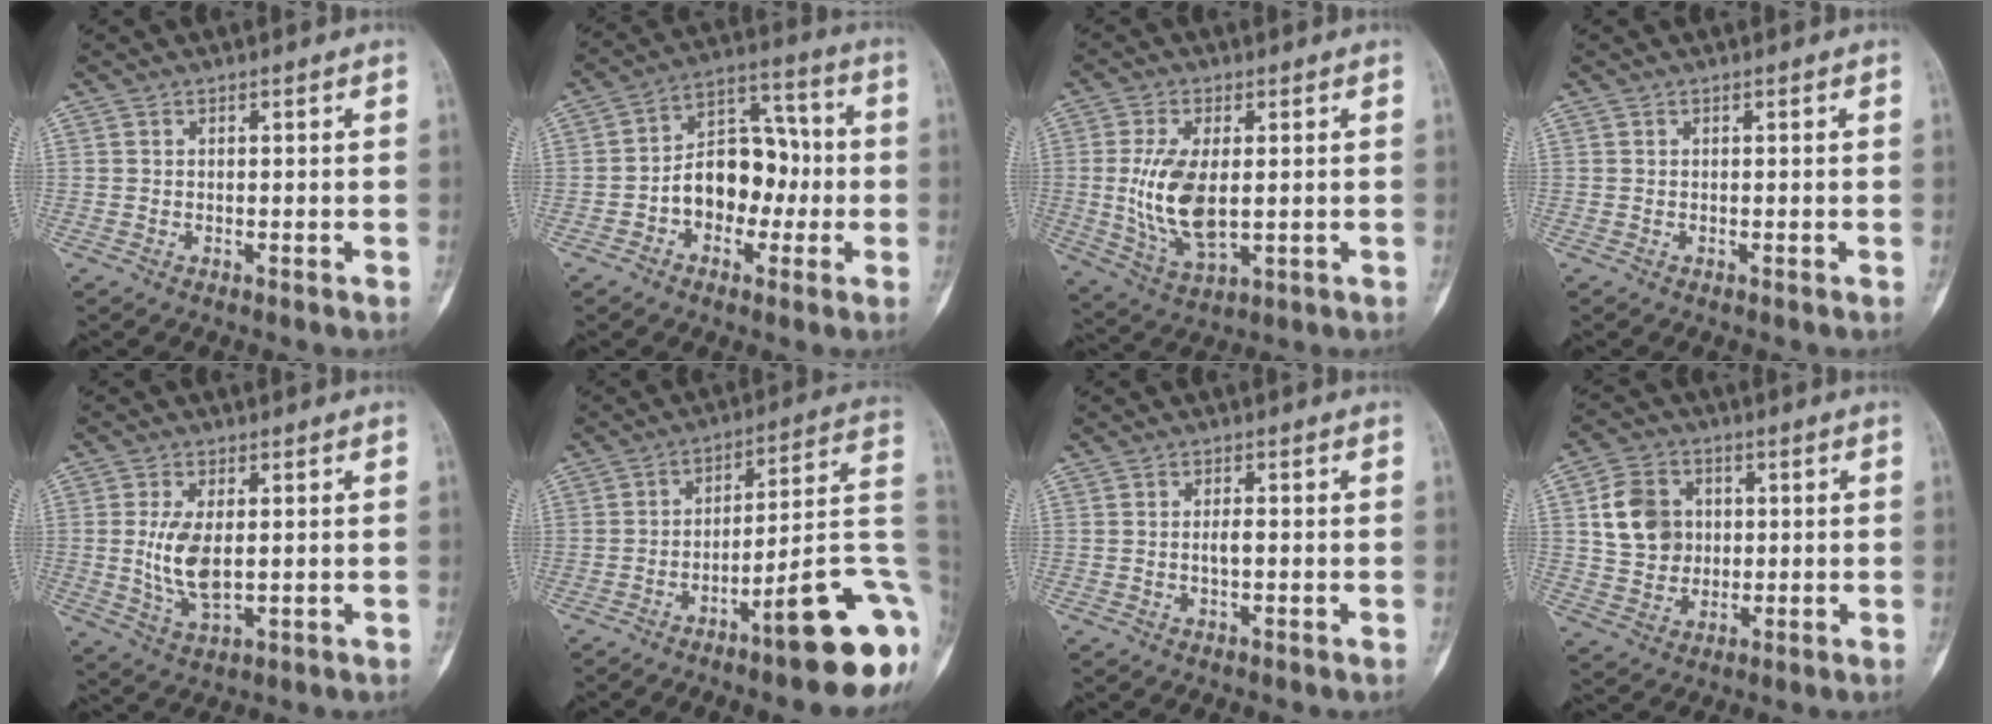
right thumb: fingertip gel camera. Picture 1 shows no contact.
{"total": 12.7, "force": [-2.2, 8.9, 8.7], "torque": [-0.097, 0.052, -0.042]}
{"total": 11.7, "force": [0.0, 5.7, 10.2], "torque": [-0.203, -0.016, 0.013]}
{"total": 0.0}
{"total": 7.8, "force": [0.2, 3.7, 6.9], "torque": [-0.138, -0.015, 0.013]}
{"total": 19.7, "force": [-7.3, 3.9, 17.9], "torque": [-0.186, 0.052, -0.096]}
{"total": 1.8, "force": [-0.2, 0.7, 1.6], "torque": [-0.030, 0.001, -0.004]}
{"total": 9.9, "force": [1.7, 8.3, 5.1], "torque": [-0.068, 0.000, 0.032]}